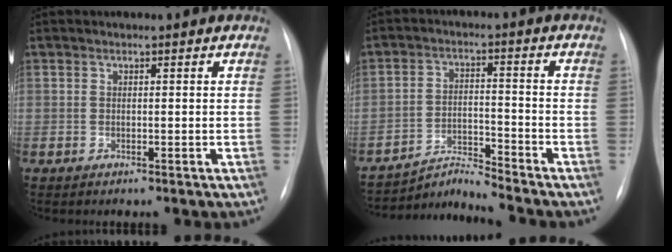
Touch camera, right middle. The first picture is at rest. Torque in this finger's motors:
{"motor_torque": [-0.38, -0.17, -0.02, -0.01]}